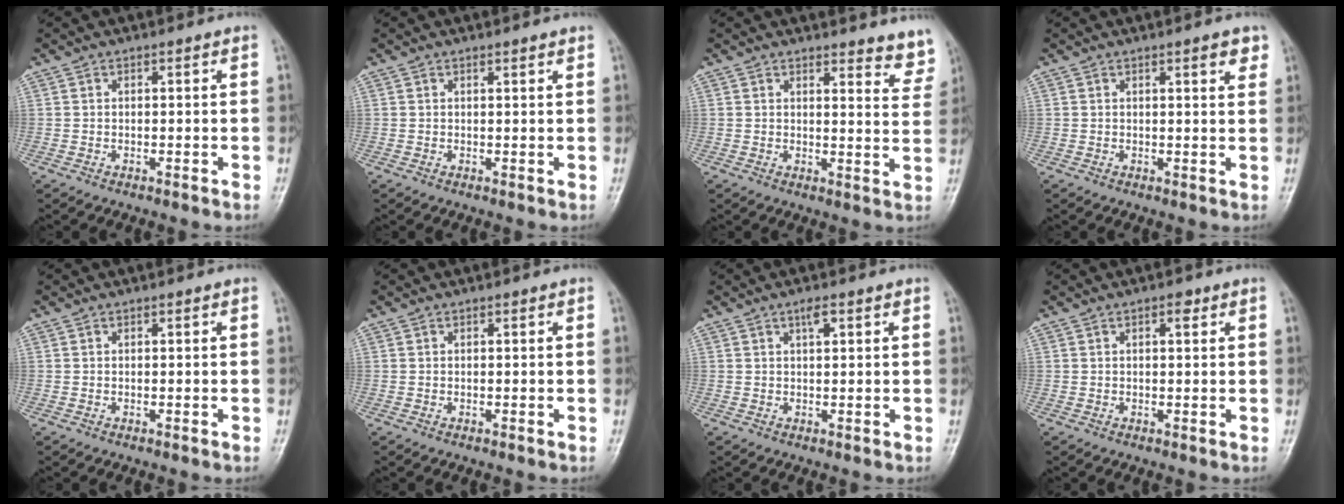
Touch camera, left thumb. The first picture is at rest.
{"total": 1.0, "force": [0.8, 0.1, 0.5], "torque": [-0.005, -0.003, 0.013]}
{"total": 7.0, "force": [6.6, 2.0, 1.5], "torque": [0.018, -0.048, 0.055]}
{"total": 2.8, "force": [1.7, 0.7, 2.1], "torque": [-0.019, -0.008, 0.020]}
{"total": 0.0}
{"total": 0.0}
{"total": 2.2, "force": [1.1, 0.6, 1.8], "torque": [-0.031, 0.002, 0.019]}
{"total": 1.9, "force": [0.9, 0.9, 1.5], "torque": [-0.017, 0.000, 0.010]}